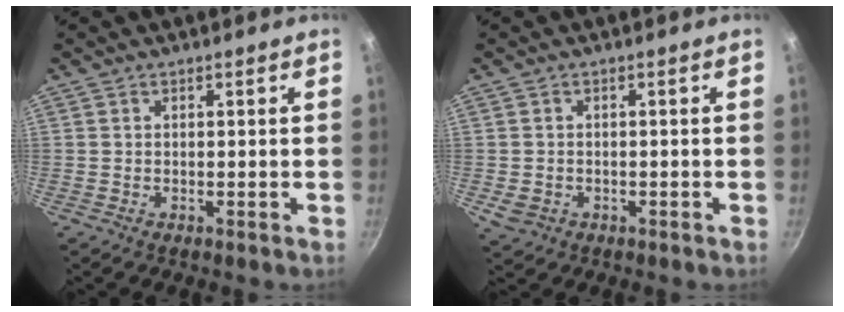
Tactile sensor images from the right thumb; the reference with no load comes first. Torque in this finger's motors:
{"motor_torque": [-0.34, 0.55, -0.02, 0.18, 0.08]}